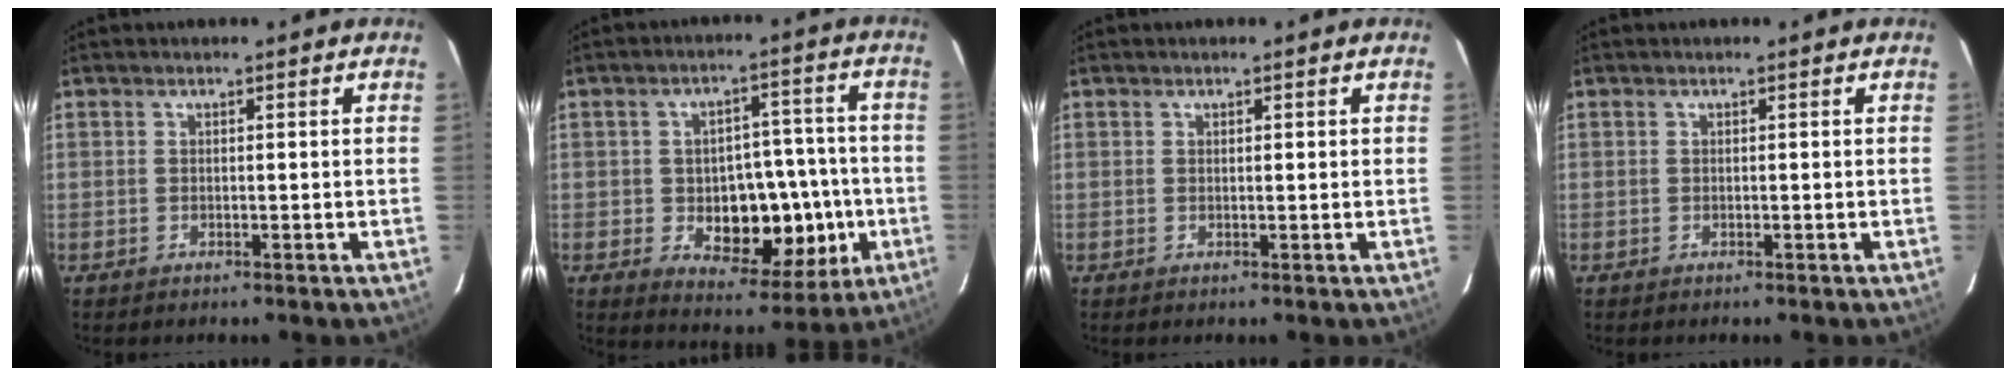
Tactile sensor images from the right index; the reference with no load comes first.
{"total": 13.2, "force": [-2.5, 7.3, 10.7], "torque": [-0.141, 0.023, -0.018]}
{"total": 0.5, "force": [0.2, 0.1, 0.5], "torque": [-0.010, 0.002, 0.004]}
{"total": 0.0}